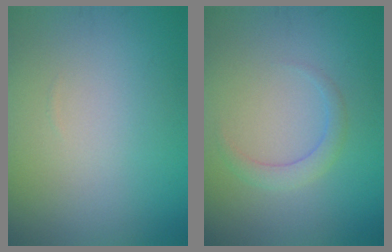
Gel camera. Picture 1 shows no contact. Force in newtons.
{"total": 1.8, "press": 1.8, "slide": 0.1}